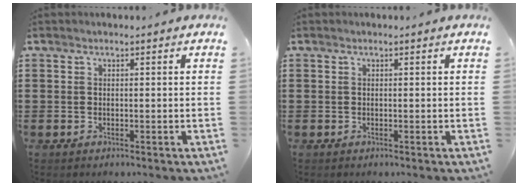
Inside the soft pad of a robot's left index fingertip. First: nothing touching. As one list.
[{"total": 0.0}]